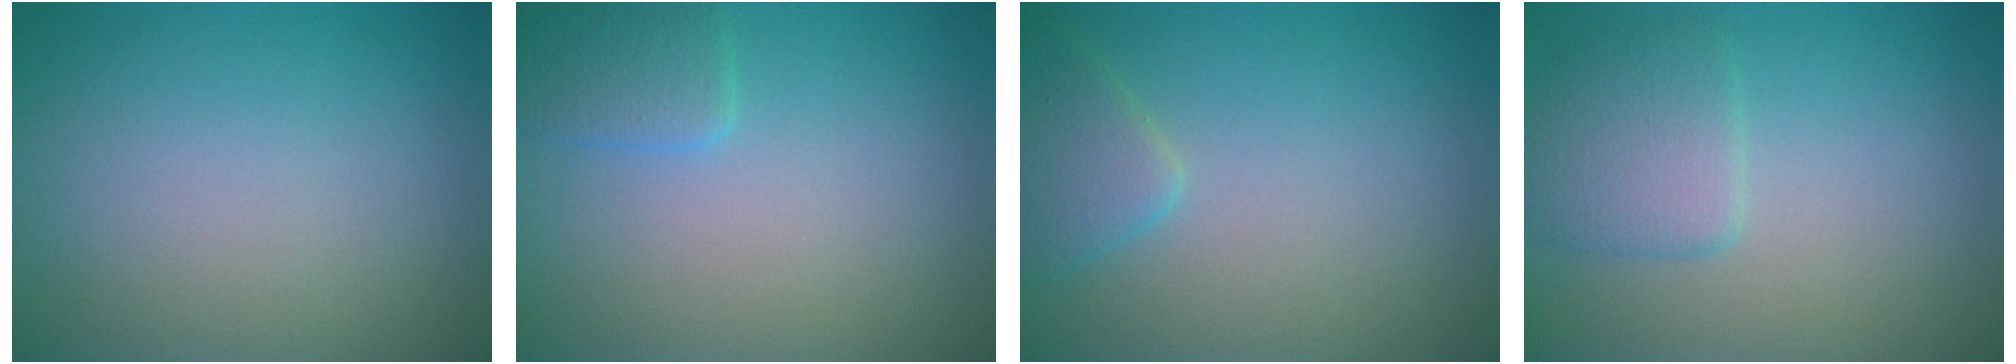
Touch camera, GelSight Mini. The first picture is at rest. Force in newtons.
{"total": 2.1, "press": 2.1, "slide": 0.1}
{"total": 2.5, "press": 2.5, "slide": 0.2}
{"total": 2.8, "press": 2.8, "slide": 0.1}